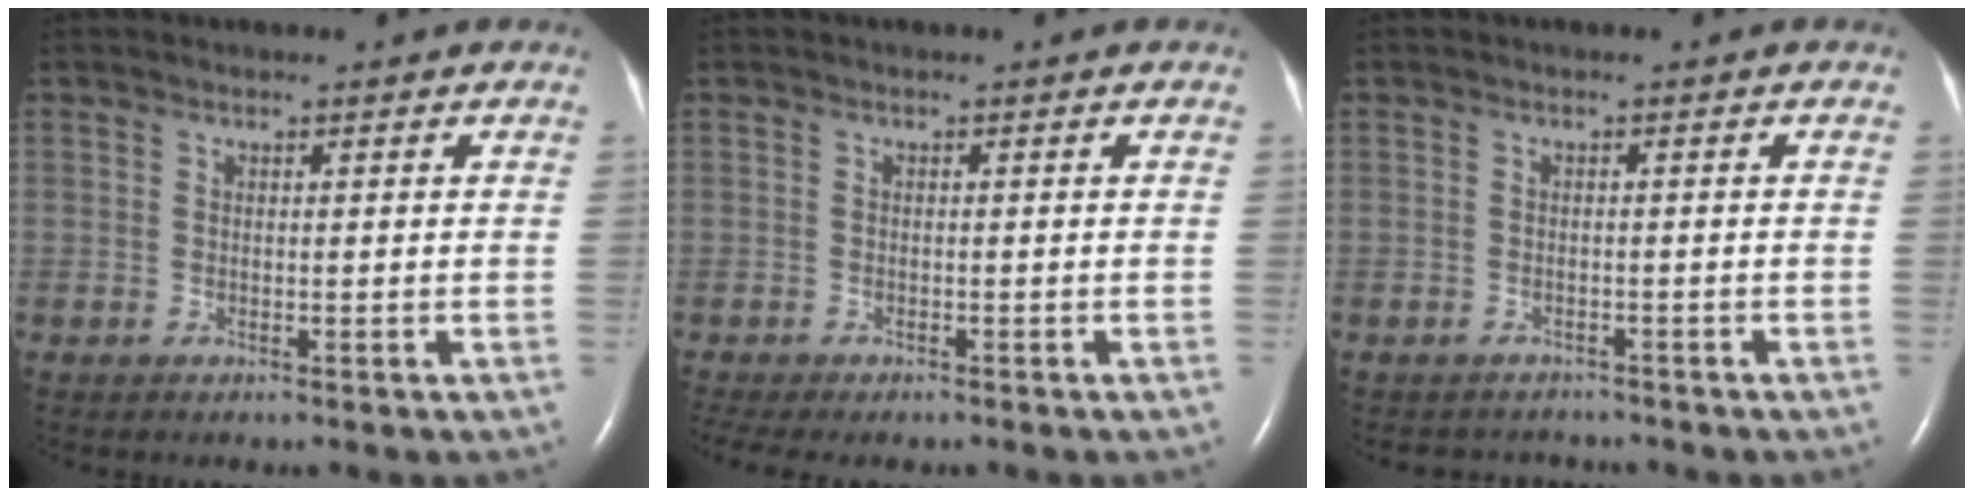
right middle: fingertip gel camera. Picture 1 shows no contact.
{"total": 6.0, "force": [-5.1, 1.5, 2.9], "torque": [-0.047, -0.004, -0.071]}
{"total": 3.2, "force": [-3.0, 1.1, -0.2], "torque": [0.000, -0.001, -0.040]}